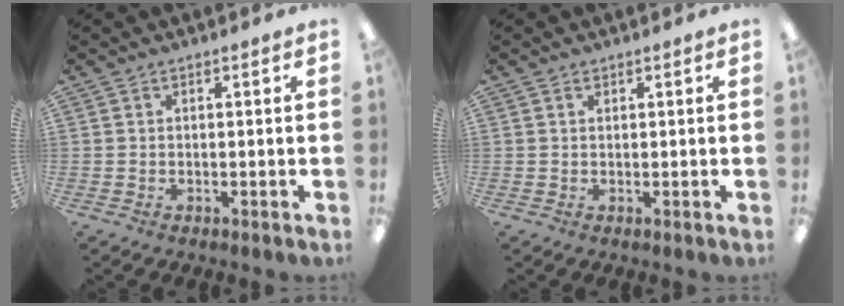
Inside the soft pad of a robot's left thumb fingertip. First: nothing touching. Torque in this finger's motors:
{"motor_torque": [0.00, -0.17, -0.42, 0.06, 0.03]}